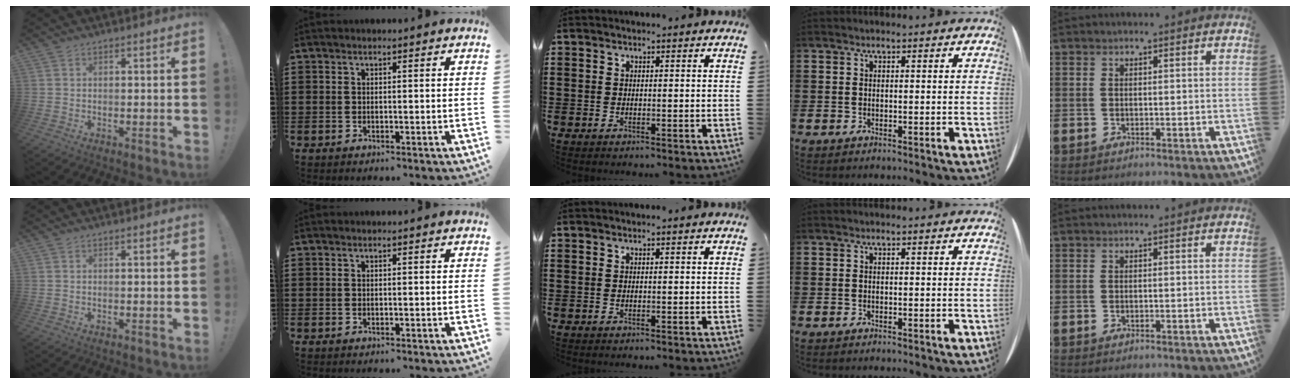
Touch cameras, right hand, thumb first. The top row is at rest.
{}